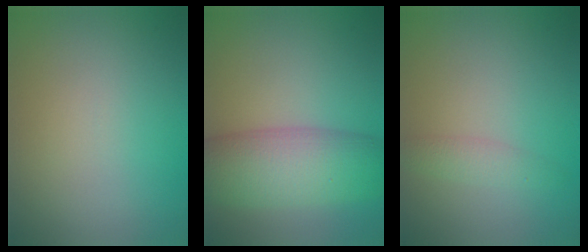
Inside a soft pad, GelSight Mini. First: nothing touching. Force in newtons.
{"total": 8.5, "press": 8.5, "slide": 0.2}
{"total": 1.6, "press": 1.6, "slide": 0.0}